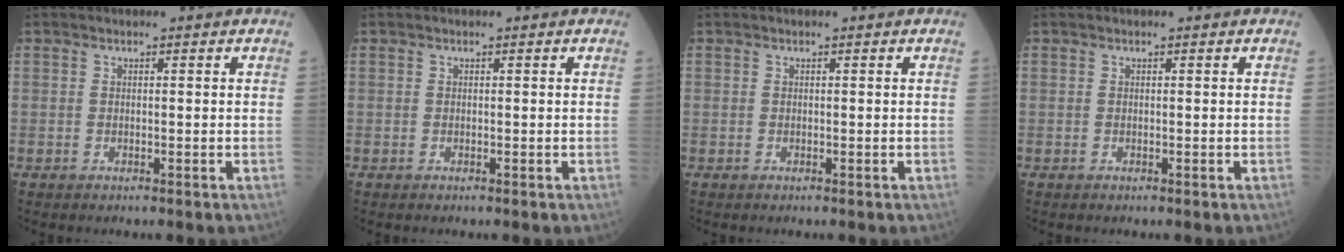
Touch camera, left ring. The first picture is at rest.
{"total": 0.0}
{"total": 0.0}
{"total": 0.0}